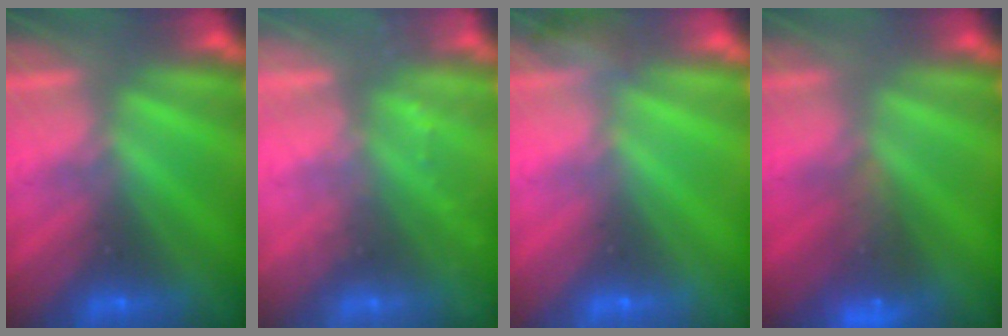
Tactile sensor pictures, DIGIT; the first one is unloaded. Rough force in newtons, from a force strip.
{"total": 2.2}
{"total": 2.8}
{"total": 7.2}